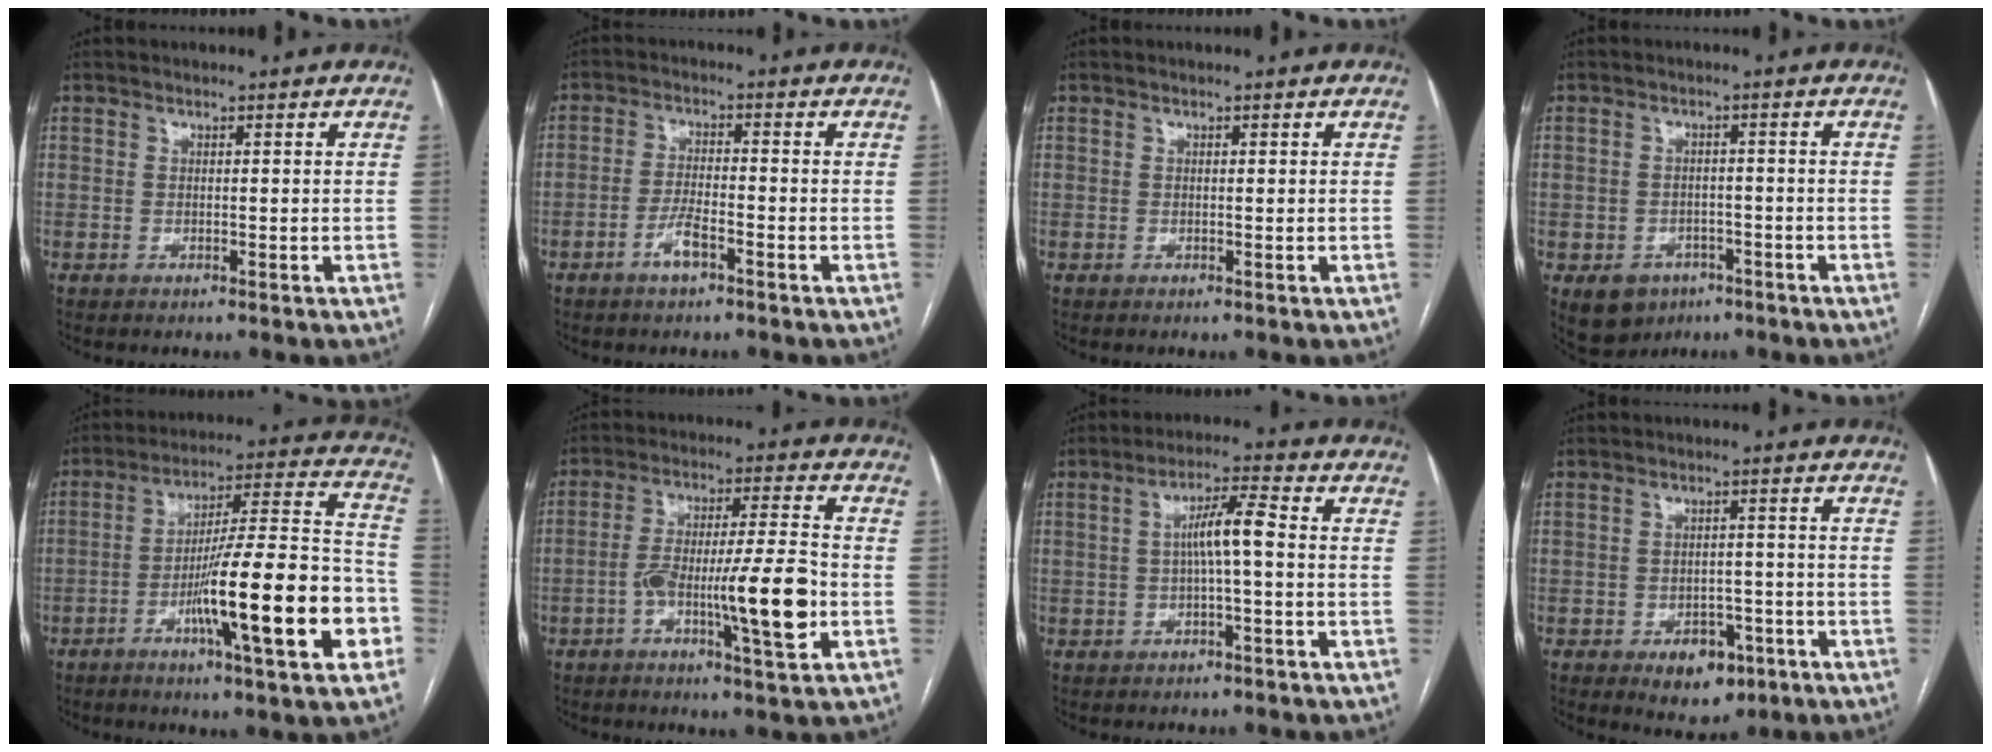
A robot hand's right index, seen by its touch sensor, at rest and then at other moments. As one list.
[{"total": 3.9, "force": [-2.3, 0.8, 3.0], "torque": [-0.061, 0.002, -0.044]}, {"total": 0.0}, {"total": 6.2, "force": [-3.3, 5.0, 1.9], "torque": [-0.028, 0.006, -0.040]}, {"total": 21.1, "force": [-7.4, 1.5, 19.6], "torque": [-0.274, 0.005, -0.113]}, {"total": 12.5, "force": [-3.8, 0.9, 11.9], "torque": [-0.205, 0.008, -0.063]}, {"total": 5.8, "force": [-0.1, 0.4, 5.7], "torque": [-0.100, 0.016, -0.001]}, {"total": 6.4, "force": [-3.3, 3.9, 3.8], "torque": [-0.046, 0.005, -0.040]}]